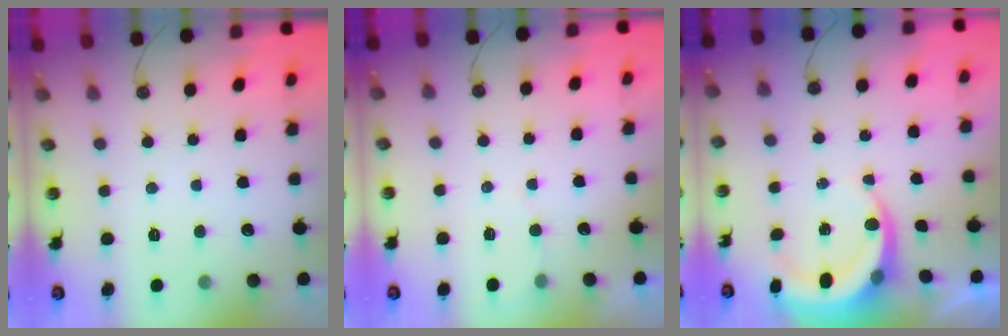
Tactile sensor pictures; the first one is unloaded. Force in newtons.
{"total": 1.7, "press": 1.7, "slide": 0.2}
{"total": 5.4, "press": 5.3, "slide": 0.4}